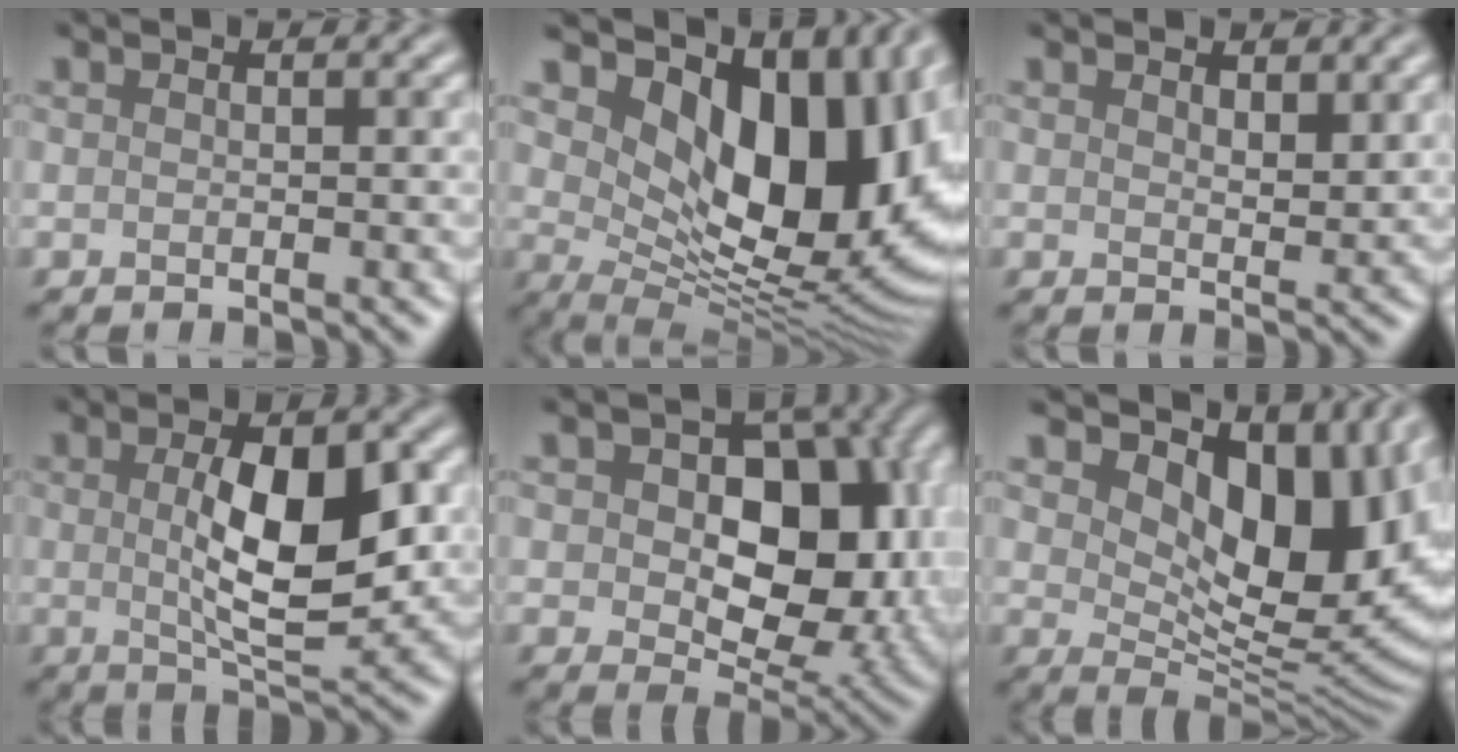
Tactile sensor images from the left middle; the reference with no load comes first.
{"total": 14.9, "force": [4.7, 8.2, 11.6], "torque": [-0.145, -0.013, 0.089]}
{"total": 1.8, "force": [1.3, 0.8, 1.0], "torque": [-0.015, -0.006, 0.026]}
{"total": 7.9, "force": [0.4, 3.2, 7.2], "torque": [-0.121, -0.005, 0.012]}
{"total": 11.1, "force": [1.3, 7.2, 8.4], "torque": [-0.115, -0.003, 0.020]}
{"total": 13.6, "force": [5.6, 7.1, 10.1], "torque": [-0.130, -0.007, 0.095]}